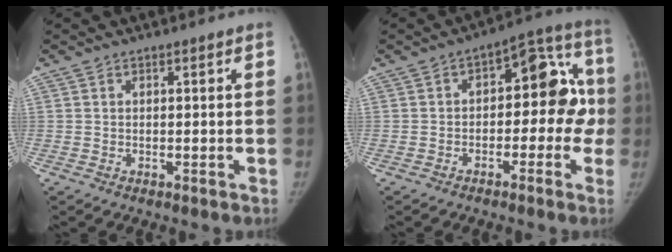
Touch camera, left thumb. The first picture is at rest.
{"total": 14.2, "force": [-1.4, 8.2, 11.5], "torque": [-0.091, 0.054, -0.028]}